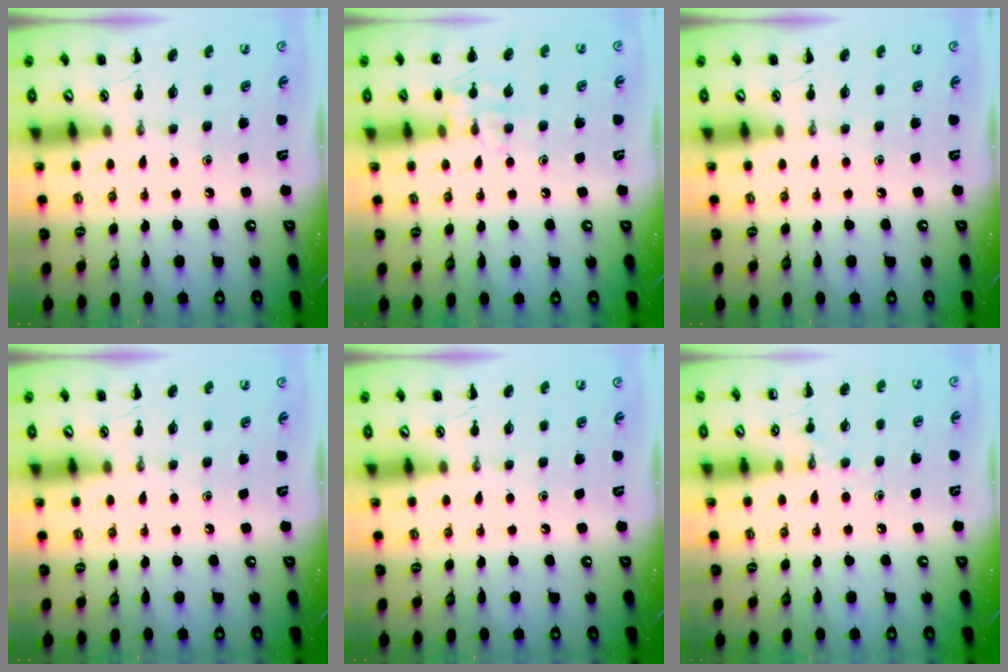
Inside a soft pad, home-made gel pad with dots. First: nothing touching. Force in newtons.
{"total": 8.5, "press": 8.4, "slide": 1.2}
{"total": 0.0}
{"total": 0.0}
{"total": 0.0}
{"total": 7.2, "press": 6.8, "slide": 2.1}